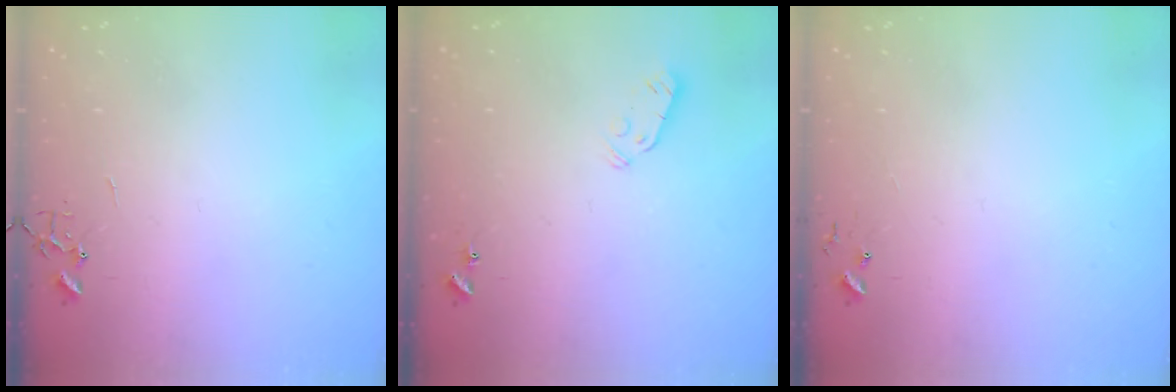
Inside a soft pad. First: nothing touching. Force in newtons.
{"total": 3.7, "press": 3.6, "slide": 0.6}
{"total": 4.7, "press": 4.7, "slide": 0.4}